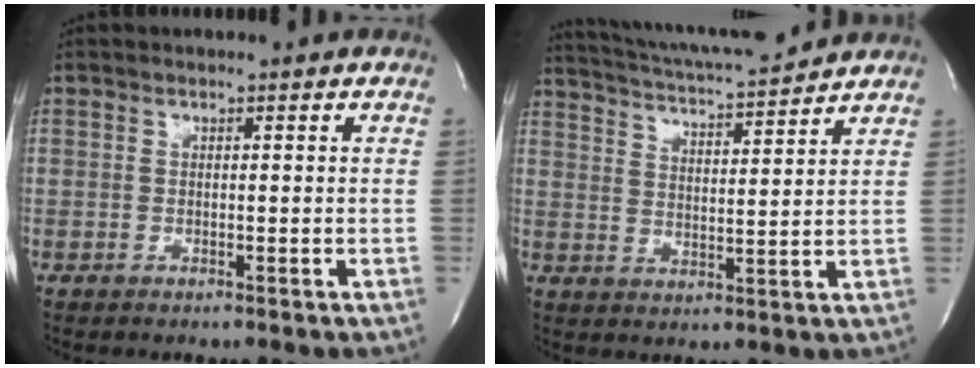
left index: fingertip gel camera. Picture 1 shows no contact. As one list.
[{"total": 13.3, "force": [12.4, 0.3, 4.6], "torque": [-0.090, 0.009, 0.193]}]